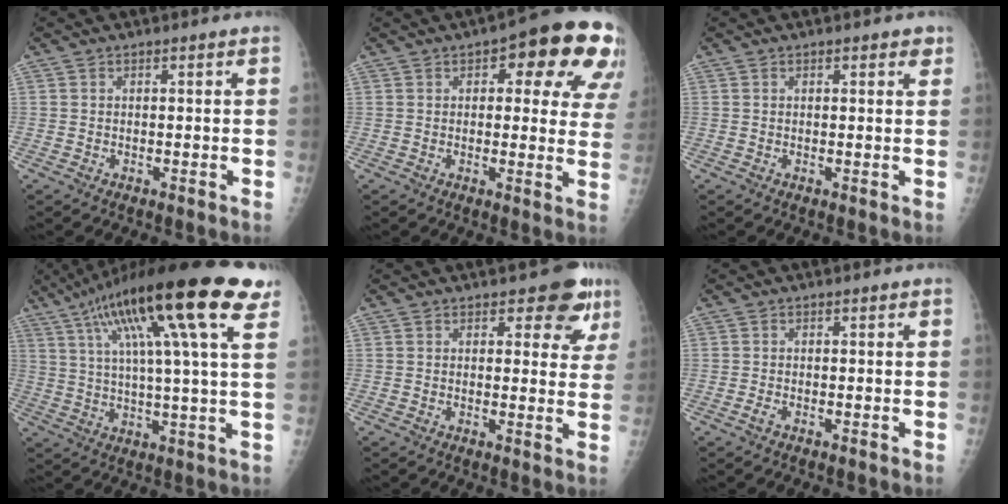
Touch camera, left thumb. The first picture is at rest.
{"total": 16.8, "force": [7.4, 7.1, 13.3], "torque": [-0.109, -0.009, 0.080]}
{"total": 1.6, "force": [1.0, 0.8, 1.0], "torque": [0.002, -0.003, 0.009]}
{"total": 25.2, "force": [13.0, 4.1, 21.2], "torque": [-0.342, 0.004, 0.198]}
{"total": 7.2, "force": [4.5, 3.6, 4.3], "torque": [-0.013, -0.021, 0.048]}
{"total": 0.8, "force": [-0.4, 0.3, 0.6], "torque": [-0.015, -0.002, -0.008]}